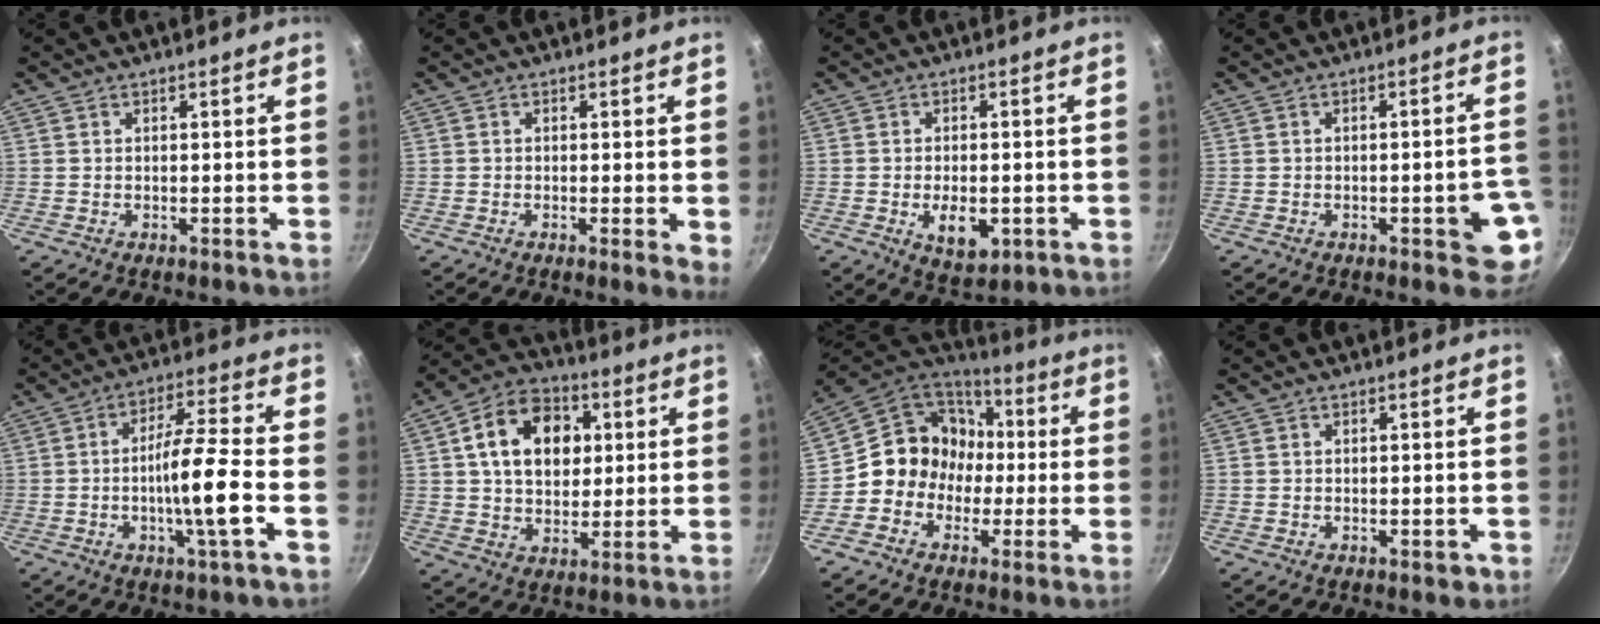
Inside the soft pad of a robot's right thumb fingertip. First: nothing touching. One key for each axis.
{"total": 2.7, "fx": -0.1, "fy": 0.7, "fz": 2.6, "tx": -0.032, "ty": -0.007, "tz": -0.005}
{"total": 6.9, "fx": -1.8, "fy": 3.9, "fz": 5.4, "tx": -0.072, "ty": -0.001, "tz": -0.018}
{"total": 7.8, "fx": -2.4, "fy": 2.8, "fz": 6.9, "tx": -0.057, "ty": 0.019, "tz": -0.024}
{"total": 11.0, "fx": -3.0, "fy": 0.7, "fz": 10.6, "tx": -0.178, "ty": 0.024, "tz": -0.055}
{"total": 15.2, "fx": 3.6, "fy": 11.1, "fz": 9.8, "tx": -0.131, "ty": 0.013, "tz": 0.050}
{"total": 13.8, "fx": -1.1, "fy": 12.6, "fz": 5.4, "tx": -0.039, "ty": 0.053, "tz": -0.034}
{"total": 1.3, "fx": -0.6, "fy": 0.6, "fz": 0.9, "tx": -0.012, "ty": 0.003, "tz": -0.007}